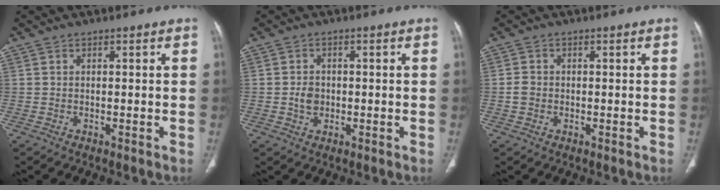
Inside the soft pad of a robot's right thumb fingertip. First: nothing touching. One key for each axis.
{"total": 2.9, "fx": -0.3, "fy": 2.4, "fz": 1.6, "tx": -0.019, "ty": 0.004, "tz": -0.006}
{"total": 2.1, "fx": -0.3, "fy": 1.8, "fz": 1.1, "tx": -0.017, "ty": 0.006, "tz": -0.007}